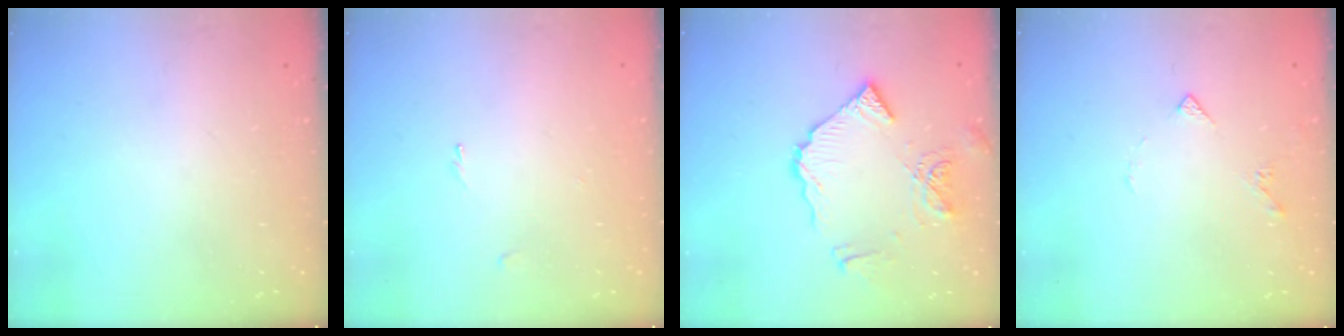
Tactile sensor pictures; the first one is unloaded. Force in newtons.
{"total": 0.0}
{"total": 11.7, "press": 11.6, "slide": 1.2}
{"total": 4.2, "press": 4.1, "slide": 0.8}